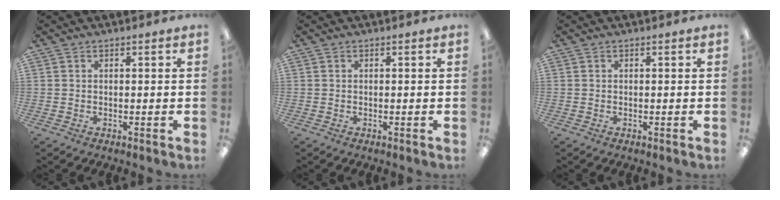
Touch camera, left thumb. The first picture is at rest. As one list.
[{"total": 0.0}, {"total": 0.0}]